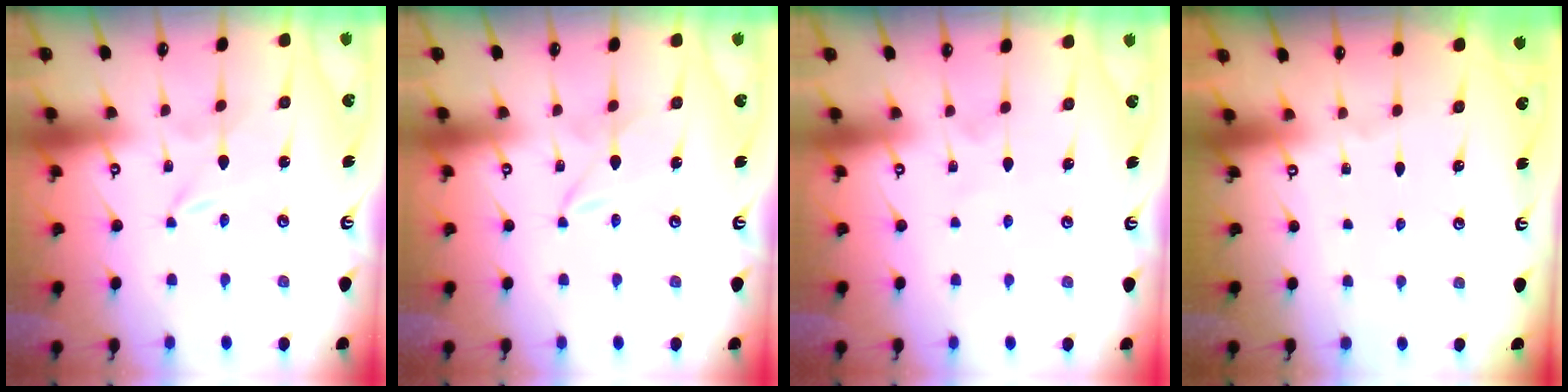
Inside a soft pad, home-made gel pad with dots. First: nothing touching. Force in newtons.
{"total": 1.7, "press": 1.6, "slide": 0.2}
{"total": 2.9, "press": 2.9, "slide": 0.3}
{"total": 0.0}